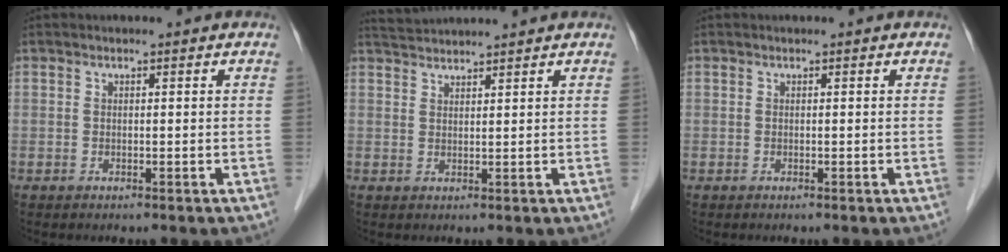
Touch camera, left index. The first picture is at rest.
{"total": 5.2, "force": [5.0, -0.7, 1.2], "torque": [-0.021, 0.031, 0.085]}
{"total": 0.0}